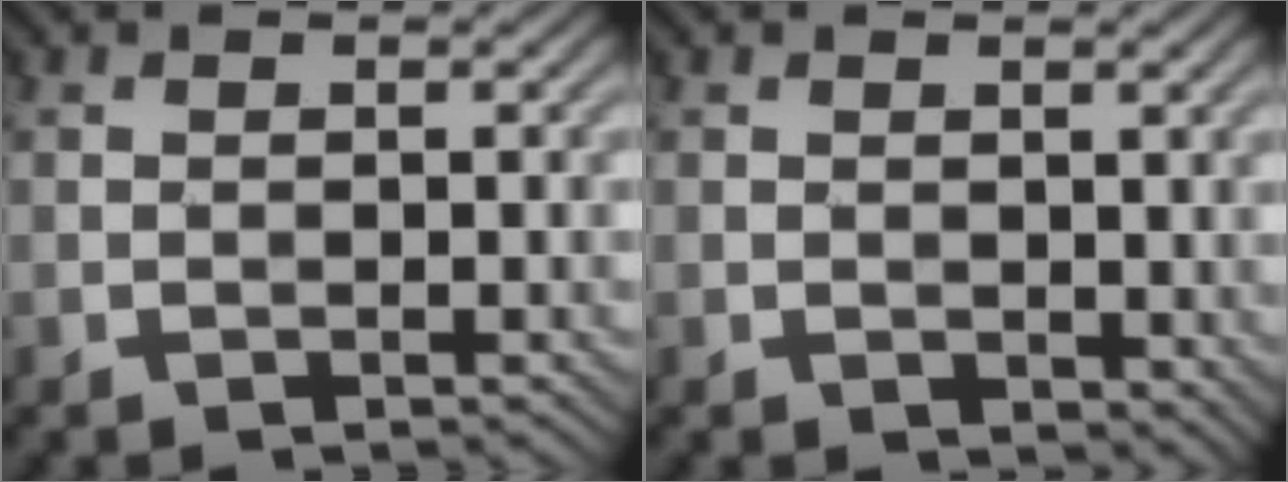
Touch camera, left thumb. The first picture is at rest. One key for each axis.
{"total": 1.4, "fx": 0.7, "fy": 0.9, "fz": 0.7, "tx": -0.013, "ty": -0.007, "tz": 0.018}